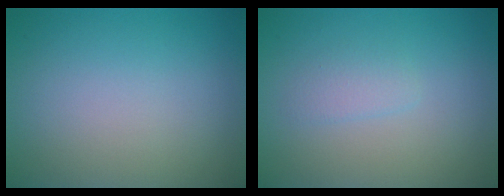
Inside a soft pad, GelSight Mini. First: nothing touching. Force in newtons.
{"total": 1.2, "press": 1.2, "slide": 0.0}